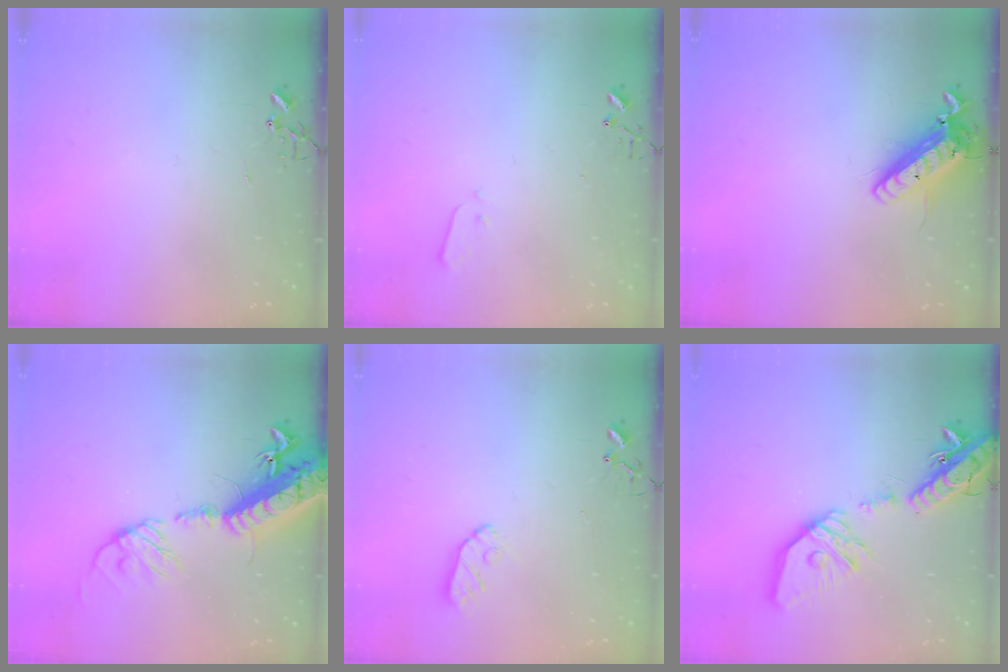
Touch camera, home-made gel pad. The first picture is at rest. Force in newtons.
{"total": 1.9, "press": 1.9, "slide": 0.4}
{"total": 15.3, "press": 15.1, "slide": 2.8}
{"total": 23.1, "press": 22.6, "slide": 4.7}
{"total": 7.2, "press": 7.2, "slide": 0.4}
{"total": 23.6, "press": 23.3, "slide": 3.8}